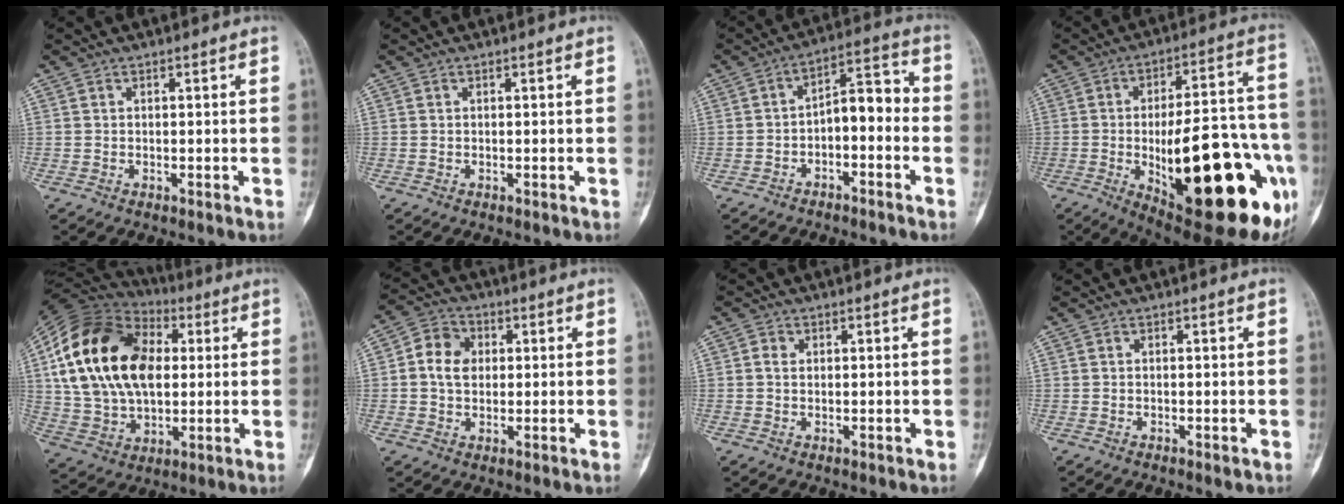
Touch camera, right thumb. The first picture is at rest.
{"total": 0.0}
{"total": 8.4, "force": [-2.6, 4.4, 6.6], "torque": [-0.085, 0.052, -0.047]}
{"total": 33.4, "force": [-10.0, 11.9, 29.5], "torque": [-0.344, 0.015, -0.119]}
{"total": 25.9, "force": [4.9, 16.5, 19.3], "torque": [-0.356, 0.006, 0.085]}
{"total": 7.7, "force": [0.8, 6.3, 4.3], "torque": [-0.061, 0.012, 0.005]}
{"total": 1.5, "force": [0.3, 1.3, 0.8], "torque": [-0.012, 0.002, 0.004]}
{"total": 0.7, "force": [-0.4, 0.2, 0.6], "torque": [-0.009, -0.002, -0.004]}